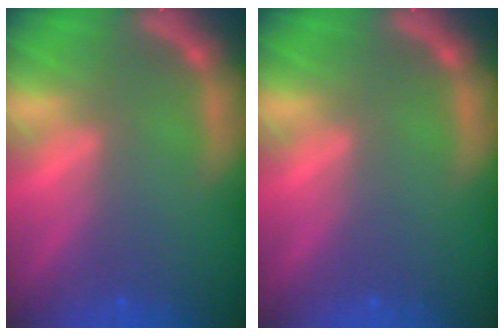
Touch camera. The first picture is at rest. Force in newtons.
{"total": 0.0}